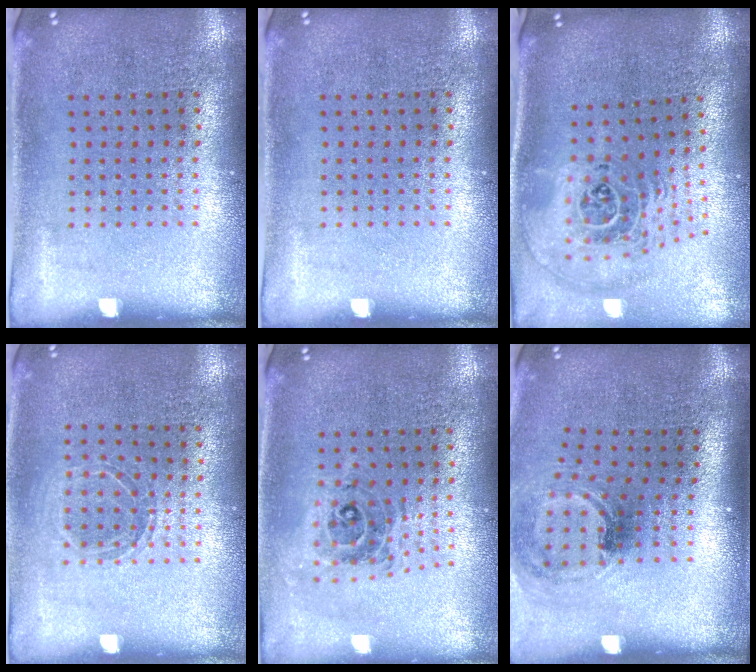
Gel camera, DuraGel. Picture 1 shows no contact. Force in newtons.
{"total": 0.0}
{"total": 2.5, "press": 1.8, "slide": 1.8}
{"total": 1.1, "press": 1.0, "slide": 0.3}
{"total": 0.7, "press": 0.6, "slide": 0.1}
{"total": 1.3, "press": 1.0, "slide": 0.7}